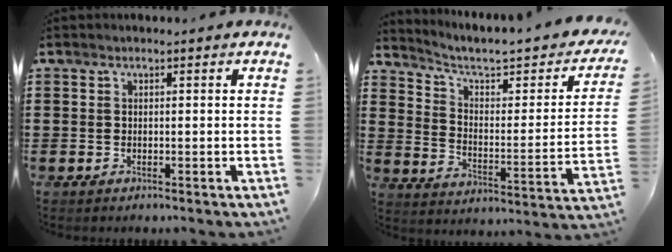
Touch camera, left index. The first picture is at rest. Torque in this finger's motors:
{"motor_torque": [2.14, 0.00, 0.15, 0.08]}